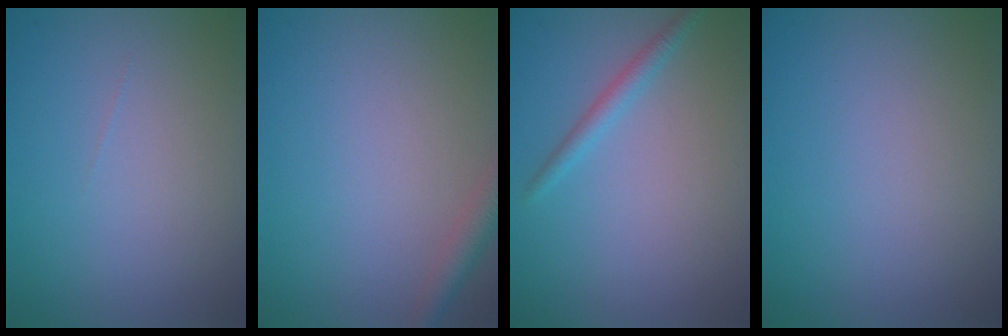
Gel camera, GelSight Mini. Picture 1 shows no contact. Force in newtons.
{"total": 2.0, "press": 2.0, "slide": 0.1}
{"total": 1.6, "press": 1.6, "slide": 0.1}
{"total": 0.0}